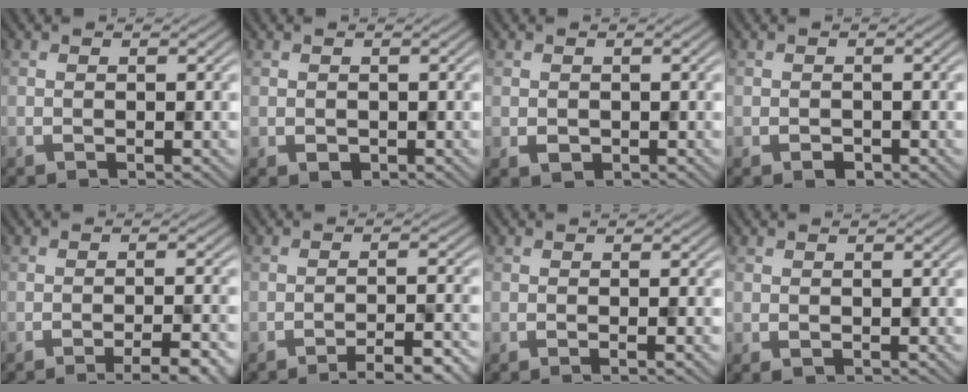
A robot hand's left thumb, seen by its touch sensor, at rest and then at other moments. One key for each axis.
{"total": 1.0, "fx": -0.3, "fy": 1.0, "fz": -0.1, "tx": 0.000, "ty": -0.002, "tz": 0.002}
{"total": 1.4, "fx": -0.5, "fy": 1.3, "fz": 0.1, "tx": -0.005, "ty": -0.004, "tz": -0.003}
{"total": 1.1, "fx": -0.6, "fy": 0.8, "fz": -0.5, "tx": 0.008, "ty": -0.003, "tz": -0.007}
{"total": 6.5, "fx": -4.4, "fy": 1.5, "fz": 4.5, "tx": -0.051, "ty": 0.015, "tz": -0.051}
{"total": 5.4, "fx": -4.2, "fy": 0.9, "fz": 3.3, "tx": -0.042, "ty": 0.013, "tz": -0.058}
{"total": 1.4, "fx": -0.4, "fy": 0.2, "fz": 1.4, "tx": -0.015, "ty": 0.002, "tz": -0.006}
{"total": 0.6, "fx": -0.1, "fy": 0.6, "fz": 0.0, "tx": -0.001, "ty": -0.002, "tz": 0.006}